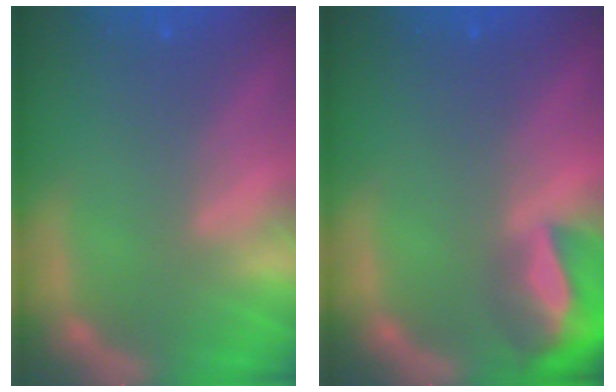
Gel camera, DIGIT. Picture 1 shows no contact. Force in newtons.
{"total": 7.9}